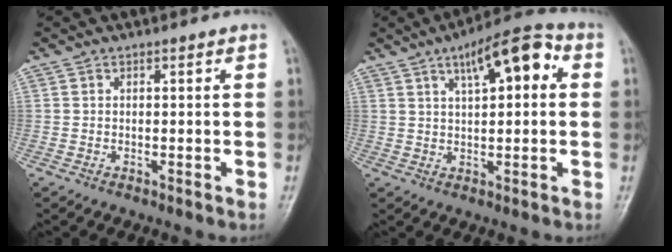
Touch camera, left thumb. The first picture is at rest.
{"total": 11.2, "force": [3.9, 4.3, 9.6], "torque": [-0.127, 0.017, 0.052]}